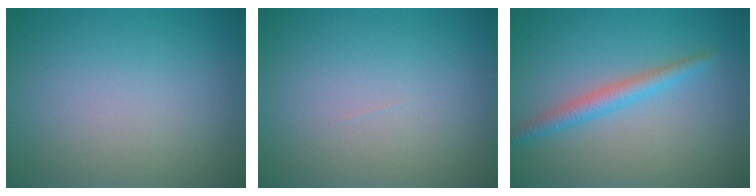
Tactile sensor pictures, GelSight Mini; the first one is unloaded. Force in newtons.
{"total": 0.0}
{"total": 2.4, "press": 2.4, "slide": 0.1}